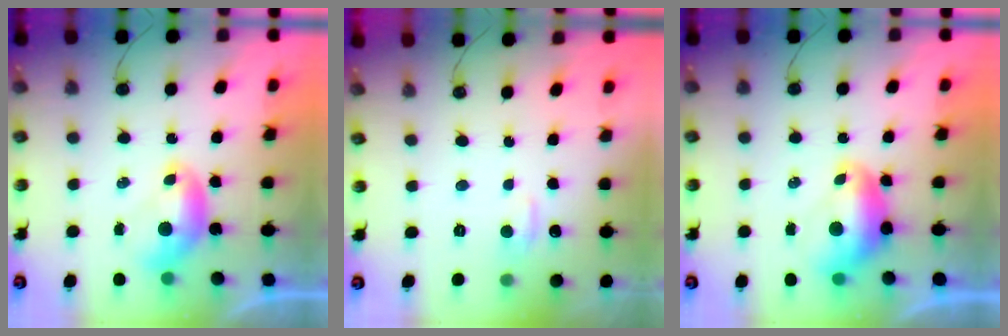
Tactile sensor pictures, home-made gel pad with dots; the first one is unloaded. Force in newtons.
{"total": 1.1, "press": 0.8, "slide": 0.7}
{"total": 1.7, "press": 1.6, "slide": 0.5}